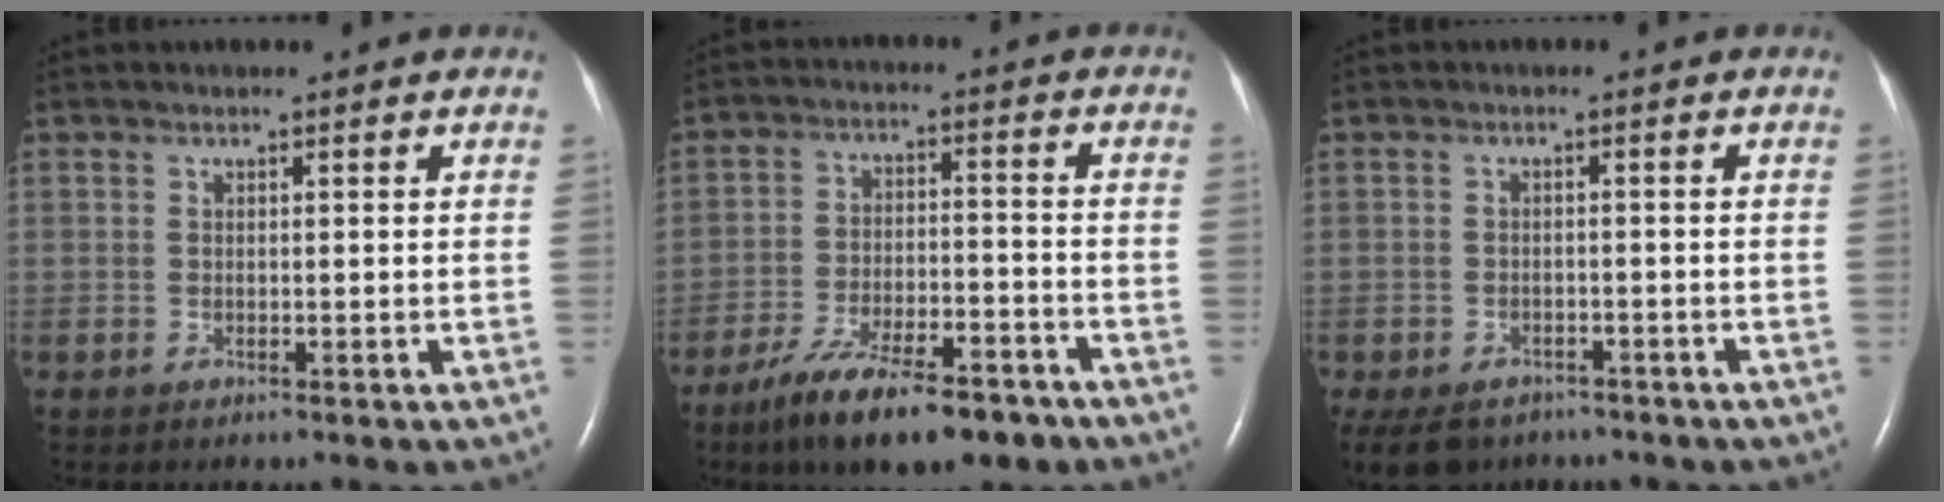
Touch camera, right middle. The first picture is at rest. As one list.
[{"total": 13.7, "force": [-9.9, 3.9, 8.7], "torque": [-0.152, -0.012, -0.167]}, {"total": 10.2, "force": [-7.4, 6.2, 3.4], "torque": [-0.086, -0.015, -0.099]}]